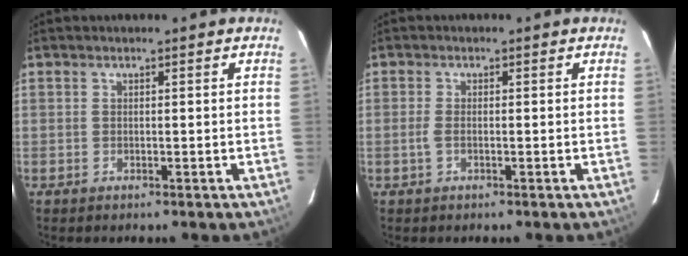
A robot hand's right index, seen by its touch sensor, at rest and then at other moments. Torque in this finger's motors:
{"motor_torque": [-0.10, -0.02, -0.01, 0.03]}